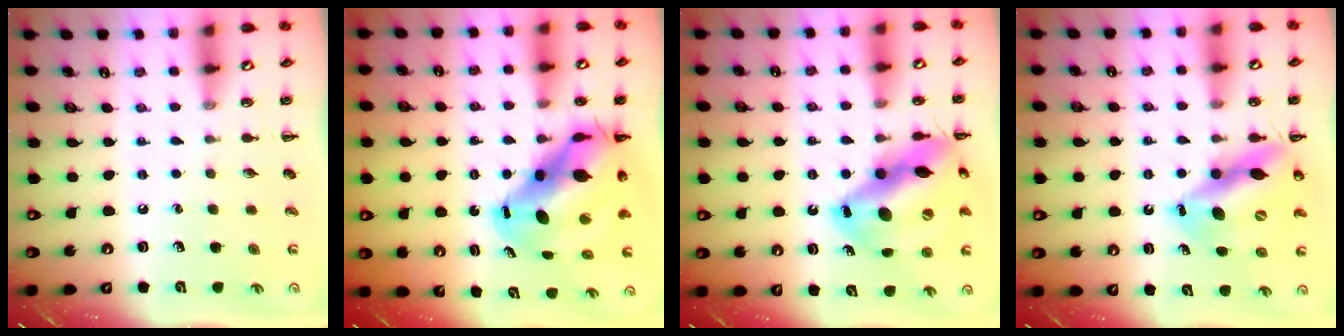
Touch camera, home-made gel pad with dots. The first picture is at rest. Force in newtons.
{"total": 14.2, "press": 13.8, "slide": 3.6}
{"total": 19.9, "press": 19.7, "slide": 3.3}
{"total": 14.6, "press": 14.0, "slide": 4.1}